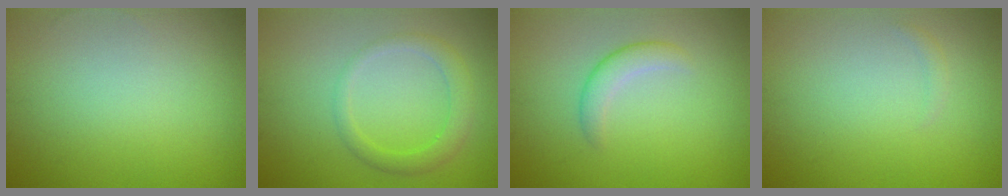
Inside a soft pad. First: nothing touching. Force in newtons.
{"total": 2.6, "press": 2.6, "slide": 0.0}
{"total": 2.1, "press": 2.1, "slide": 0.1}
{"total": 0.7, "press": 0.7, "slide": 0.0}